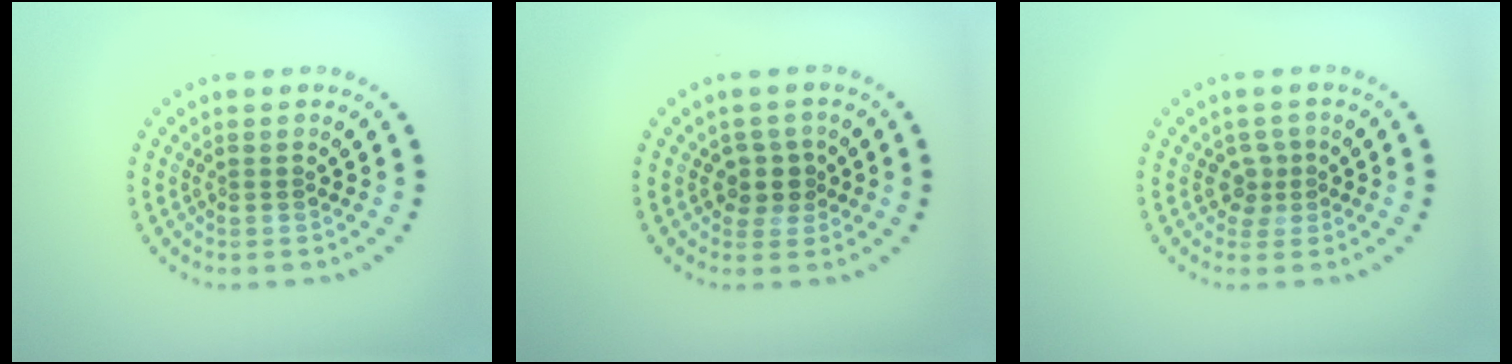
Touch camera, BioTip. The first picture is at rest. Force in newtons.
{"total": 2.2, "press": 1.9, "slide": 1.1}
{"total": 1.7, "press": 1.3, "slide": 1.2}